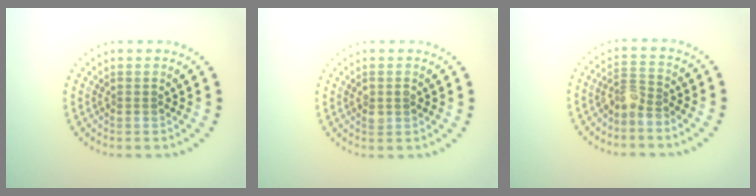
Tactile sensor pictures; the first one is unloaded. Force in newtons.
{"total": 1.1, "press": 1.1, "slide": 0.0}
{"total": 2.2, "press": 1.6, "slide": 1.4}